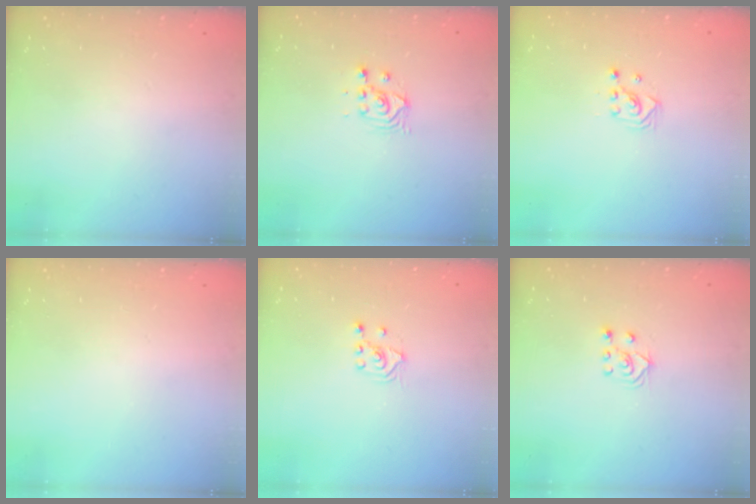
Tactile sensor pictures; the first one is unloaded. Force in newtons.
{"total": 2.9, "press": 2.9, "slide": 0.1}
{"total": 2.2, "press": 2.2, "slide": 0.2}
{"total": 0.0}
{"total": 2.6, "press": 2.4, "slide": 0.8}
{"total": 4.1, "press": 4.1, "slide": 0.7}